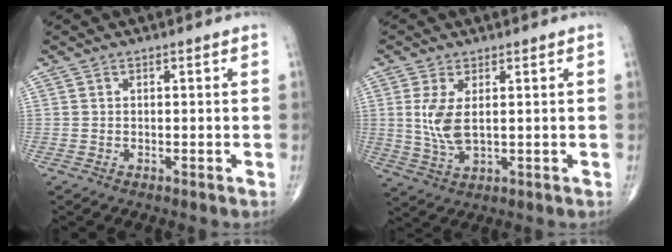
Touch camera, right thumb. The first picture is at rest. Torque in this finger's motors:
{"motor_torque": [-0.42, 0.49, 0.38, 0.73, 0.07]}